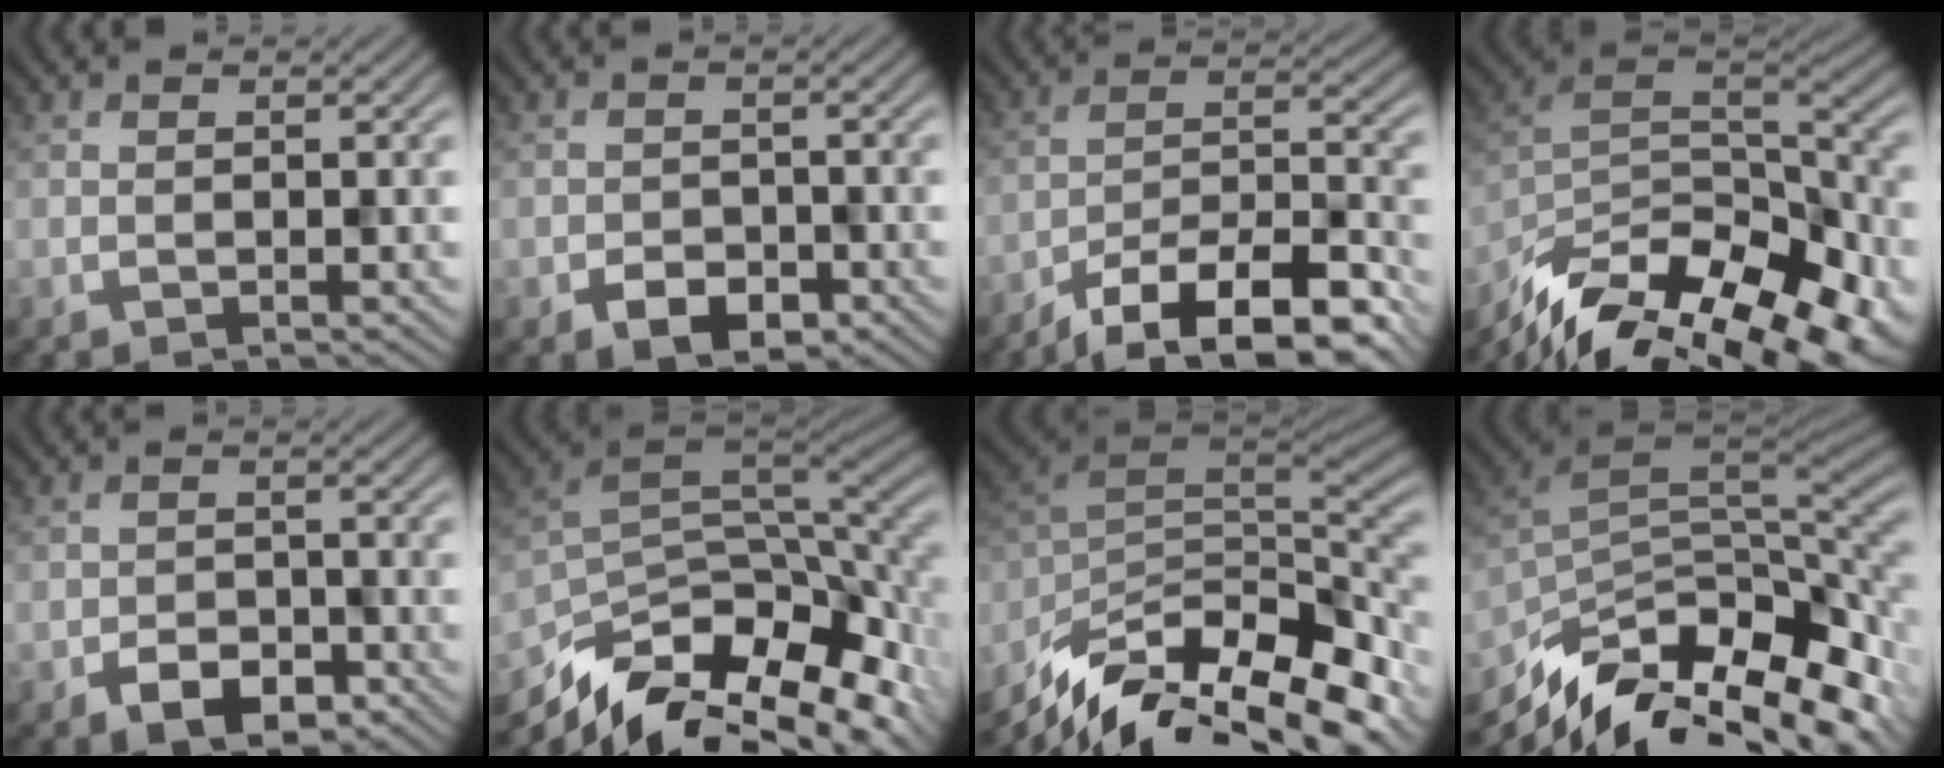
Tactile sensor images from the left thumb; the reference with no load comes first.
{"total": 3.7, "force": [-2.0, 2.3, 2.0], "torque": [-0.035, -0.008, -0.036]}
{"total": 13.1, "force": [-9.8, 3.8, 7.9], "torque": [-0.135, -0.009, -0.164]}
{"total": 17.6, "force": [-12.9, 7.1, 9.7], "torque": [-0.198, -0.031, -0.196]}
{"total": 4.4, "force": [-2.6, 2.6, 2.4], "torque": [-0.042, -0.007, -0.047]}
{"total": 15.6, "force": [-9.4, 6.5, 10.7], "torque": [-0.222, -0.028, -0.150]}
{"total": 15.5, "force": [-8.2, 5.9, 11.8], "torque": [-0.237, -0.005, -0.151]}
{"total": 15.0, "force": [-8.9, 6.1, 10.4], "torque": [-0.224, -0.022, -0.144]}